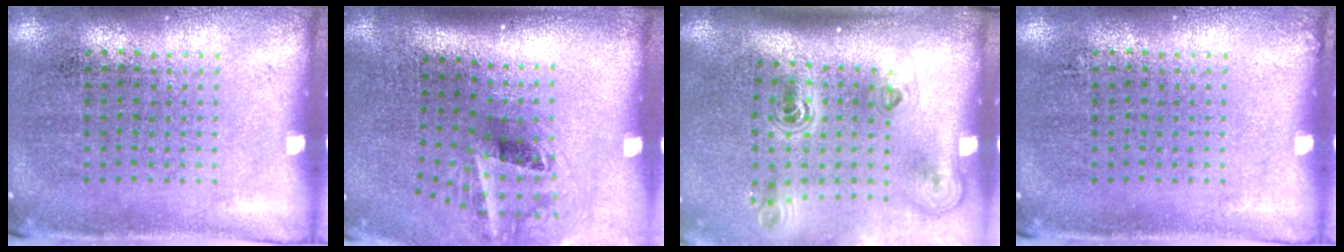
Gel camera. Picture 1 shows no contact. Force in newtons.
{"total": 2.1, "press": 1.3, "slide": 1.6}
{"total": 2.3, "press": 1.5, "slide": 1.8}
{"total": 0.0}